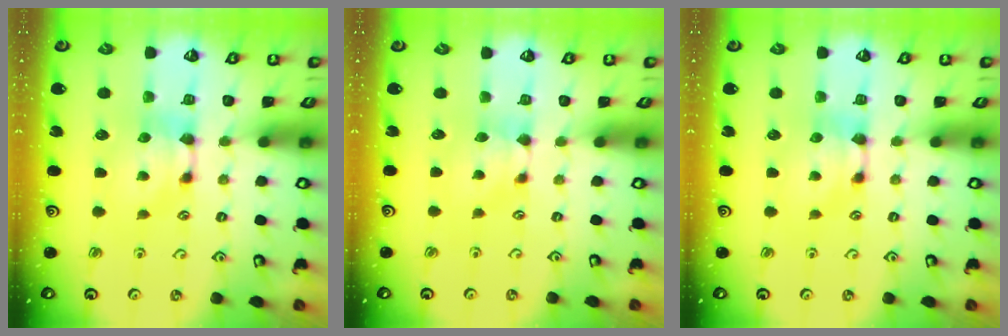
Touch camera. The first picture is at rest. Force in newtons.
{"total": 1.1, "press": 0.7, "slide": 0.8}
{"total": 0.0}